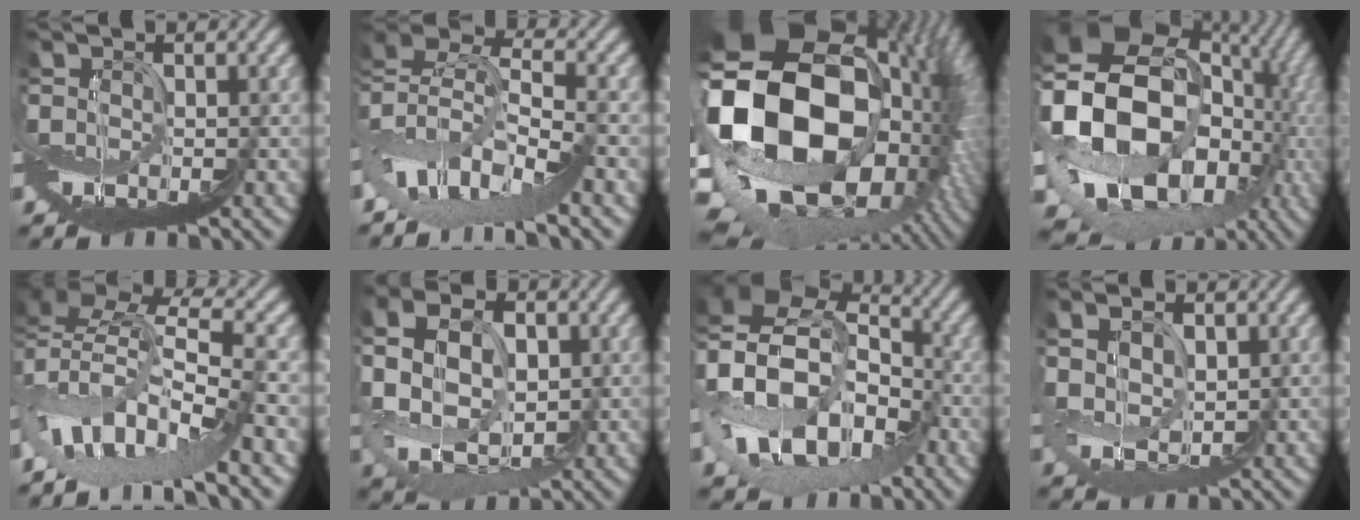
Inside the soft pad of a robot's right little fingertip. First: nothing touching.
{"total": 5.0, "force": [-4.3, 0.0, 2.5], "torque": [-0.077, 0.027, -0.076]}
{"total": 14.2, "force": [0.9, 10.2, 9.9], "torque": [-0.241, -0.021, 0.045]}
{"total": 12.3, "force": [1.1, 10.1, 6.9], "torque": [-0.187, 0.004, 0.039]}
{"total": 5.9, "force": [-4.6, 0.1, 3.7], "torque": [-0.118, 0.026, -0.076]}
{"total": 4.4, "force": [1.0, 3.4, 2.6], "torque": [-0.085, 0.020, 0.019]}
{"total": 9.9, "force": [-2.4, 7.7, 5.8], "torque": [-0.154, 0.019, -0.042]}
{"total": 2.2, "force": [2.1, -0.5, -0.4], "torque": [-0.028, 0.020, 0.037]}